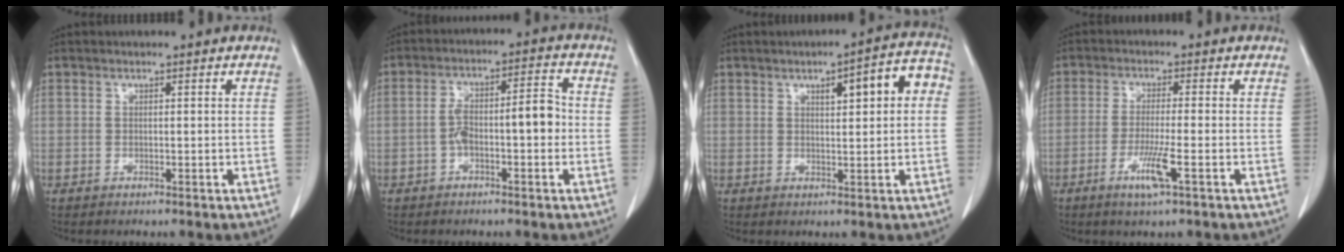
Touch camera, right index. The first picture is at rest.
{"total": 7.2, "force": [-1.4, 2.1, 6.8], "torque": [-0.117, 0.035, -0.020]}
{"total": 7.5, "force": [1.7, 1.7, 7.1], "torque": [-0.092, 0.027, 0.021]}
{"total": 5.3, "force": [-2.4, -0.1, 4.7], "torque": [-0.092, -0.010, -0.043]}